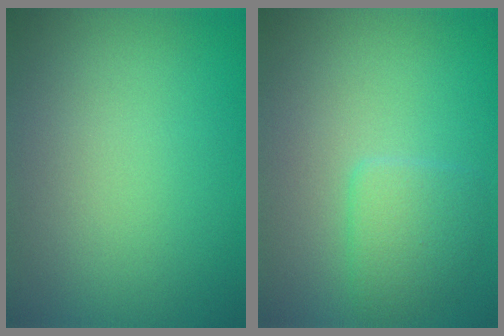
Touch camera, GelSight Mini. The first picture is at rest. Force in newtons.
{"total": 2.4, "press": 2.4, "slide": 0.2}